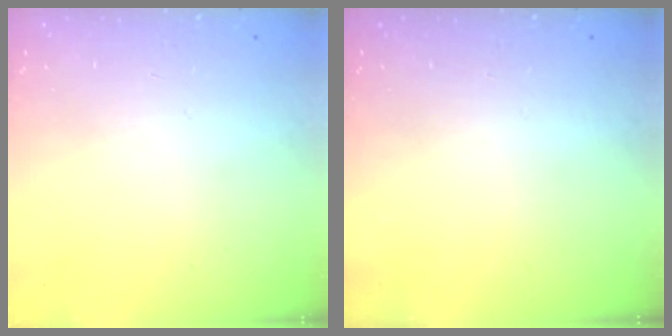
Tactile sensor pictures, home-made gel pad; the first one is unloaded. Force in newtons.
{"total": 0.0}